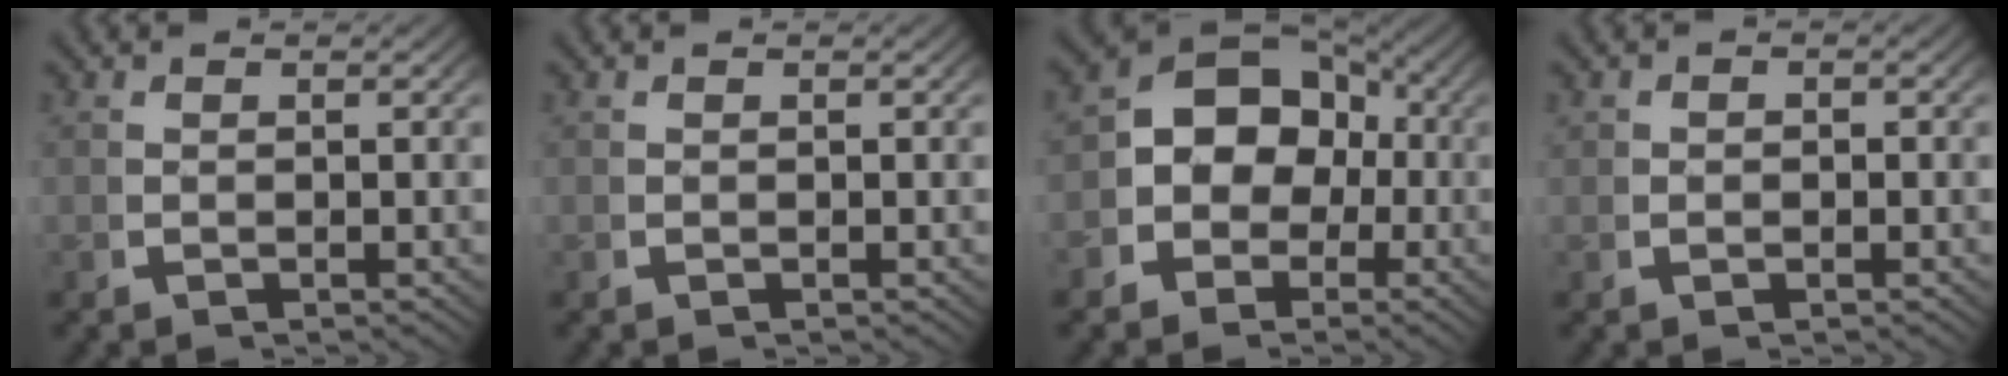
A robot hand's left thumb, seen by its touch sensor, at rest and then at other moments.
{"total": 0.0}
{"total": 9.9, "force": [-0.3, 7.9, 6.0], "torque": [-0.109, -0.020, -0.004]}
{"total": 0.7, "force": [-0.1, 0.7, 0.3], "torque": [-0.010, -0.005, -0.003]}